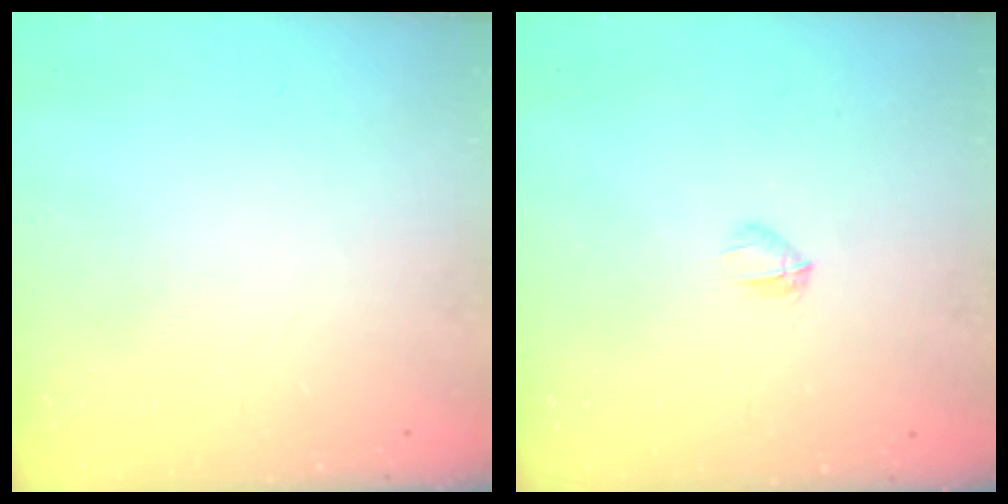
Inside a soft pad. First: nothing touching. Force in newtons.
{"total": 2.8, "press": 2.7, "slide": 0.7}